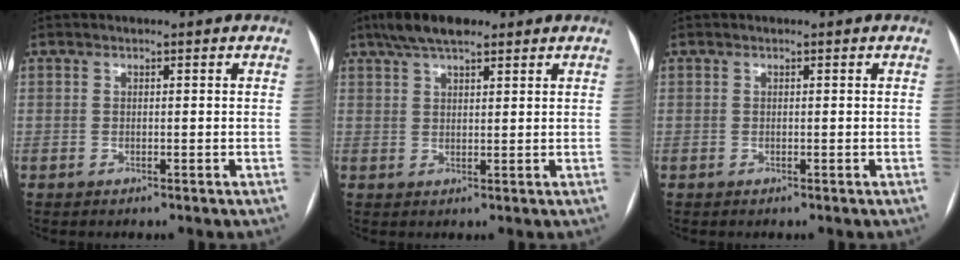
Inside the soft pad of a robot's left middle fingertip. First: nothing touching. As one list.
[{"total": 6.6, "force": [4.8, 2.0, 4.0], "torque": [-0.080, 0.023, 0.083]}, {"total": 0.0}]